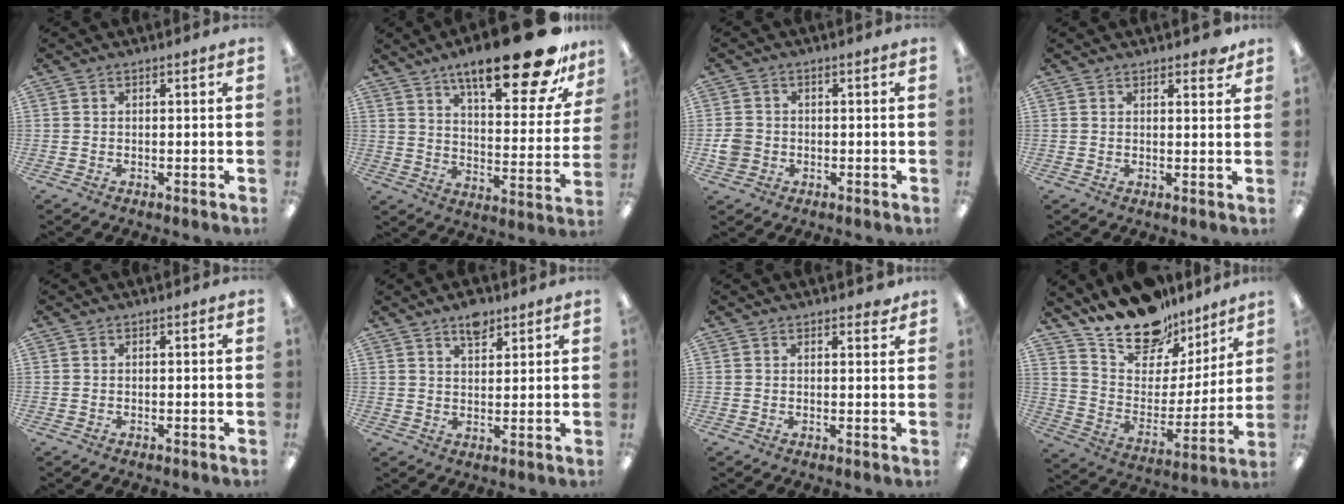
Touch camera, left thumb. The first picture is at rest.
{"total": 23.5, "force": [15.8, 6.3, 16.2], "torque": [-0.241, -0.101, 0.251]}
{"total": 3.6, "force": [-0.8, 3.3, 1.2], "torque": [-0.020, 0.007, -0.013]}
{"total": 2.3, "force": [2.0, 0.8, 0.9], "torque": [0.004, -0.010, 0.031]}
{"total": 0.0}
{"total": 5.1, "force": [4.0, 2.0, 2.5], "torque": [-0.033, -0.022, 0.068]}
{"total": 1.6, "force": [1.3, 0.7, 0.5], "torque": [0.006, -0.006, 0.021]}
{"total": 17.5, "force": [15.2, 7.4, 4.4], "torque": [-0.090, -0.126, 0.273]}